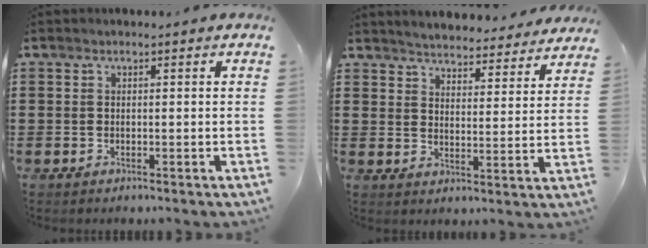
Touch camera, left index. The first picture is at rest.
{"total": 4.3, "force": [4.3, -0.5, -0.2], "torque": [-0.019, -0.034, 0.072]}